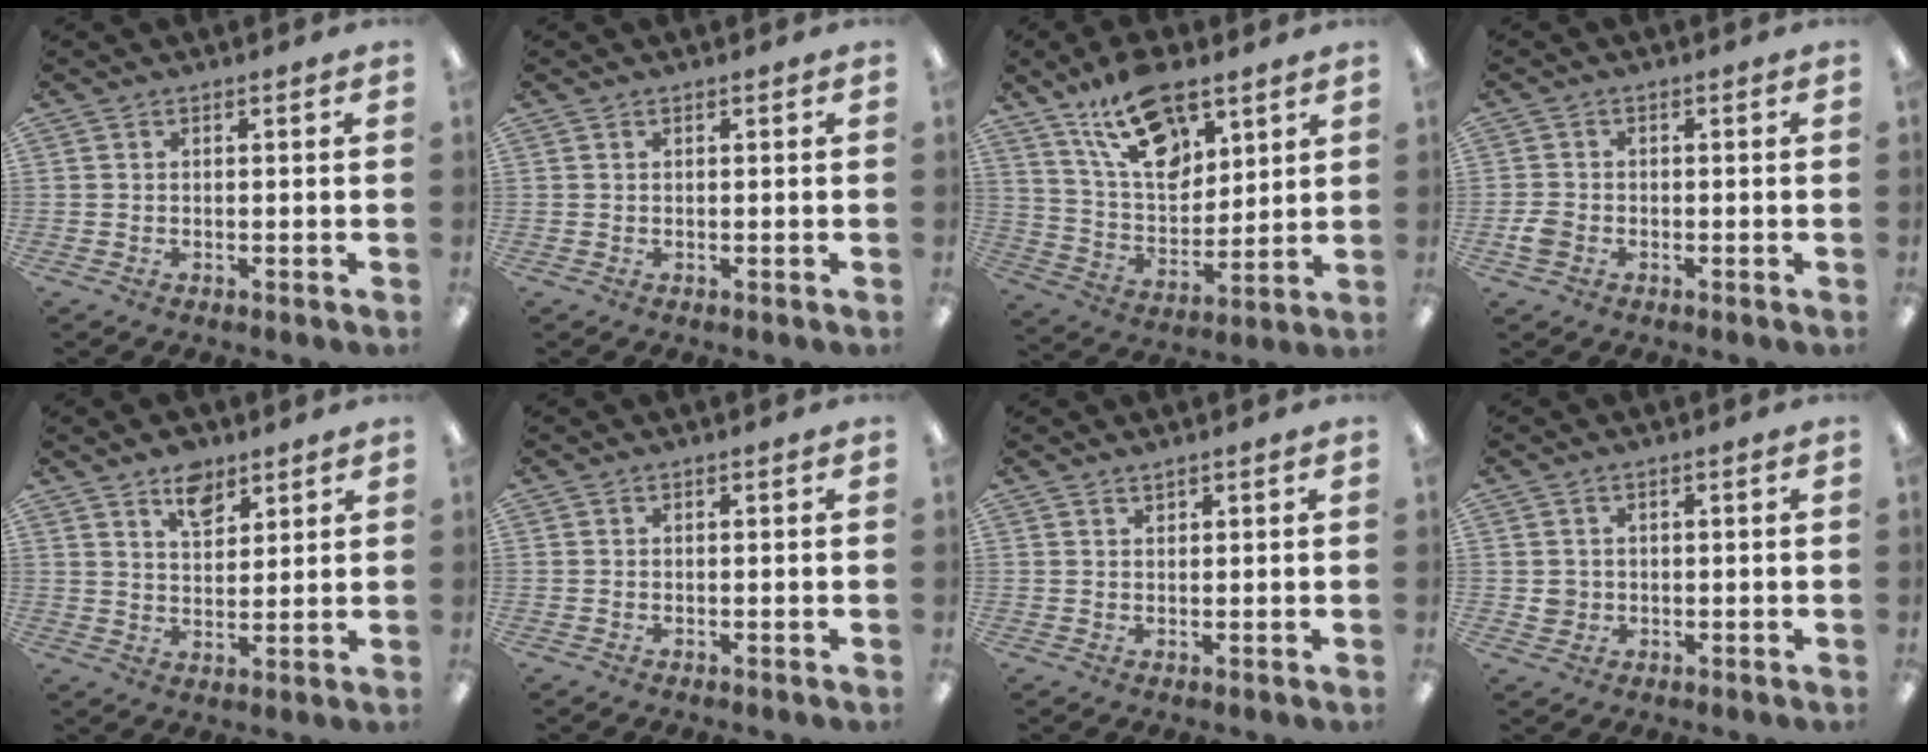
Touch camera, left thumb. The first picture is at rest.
{"total": 0.0}
{"total": 17.5, "force": [11.3, 8.7, 10.1], "torque": [-0.174, -0.051, 0.202]}
{"total": 3.0, "force": [-1.0, 2.3, 1.7], "torque": [-0.033, 0.005, -0.020]}
{"total": 7.4, "force": [5.3, 4.1, 3.2], "torque": [-0.039, -0.026, 0.093]}
{"total": 0.0}
{"total": 1.1, "force": [1.1, 0.3, 0.2], "torque": [-0.005, -0.002, 0.021]}
{"total": 2.6, "force": [0.3, 2.5, 0.6], "torque": [-0.005, 0.001, 0.004]}